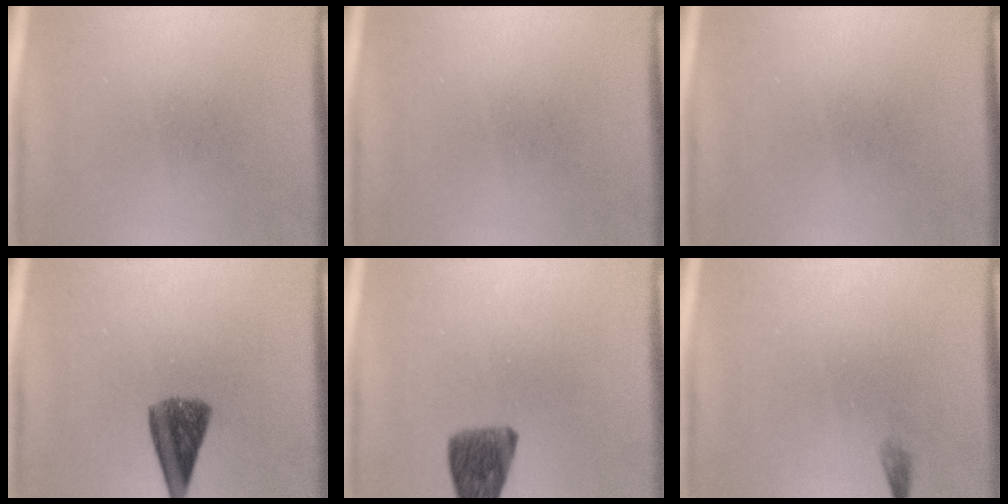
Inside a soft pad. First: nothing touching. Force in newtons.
{"total": 0.0}
{"total": 0.0}
{"total": 6.9}
{"total": 7.1}
{"total": 0.7}